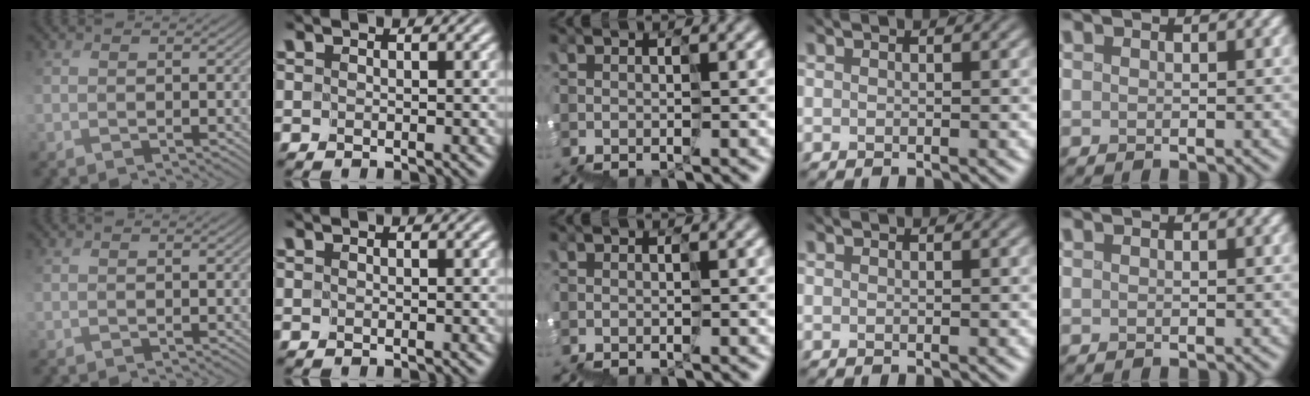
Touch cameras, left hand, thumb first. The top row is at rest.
{}